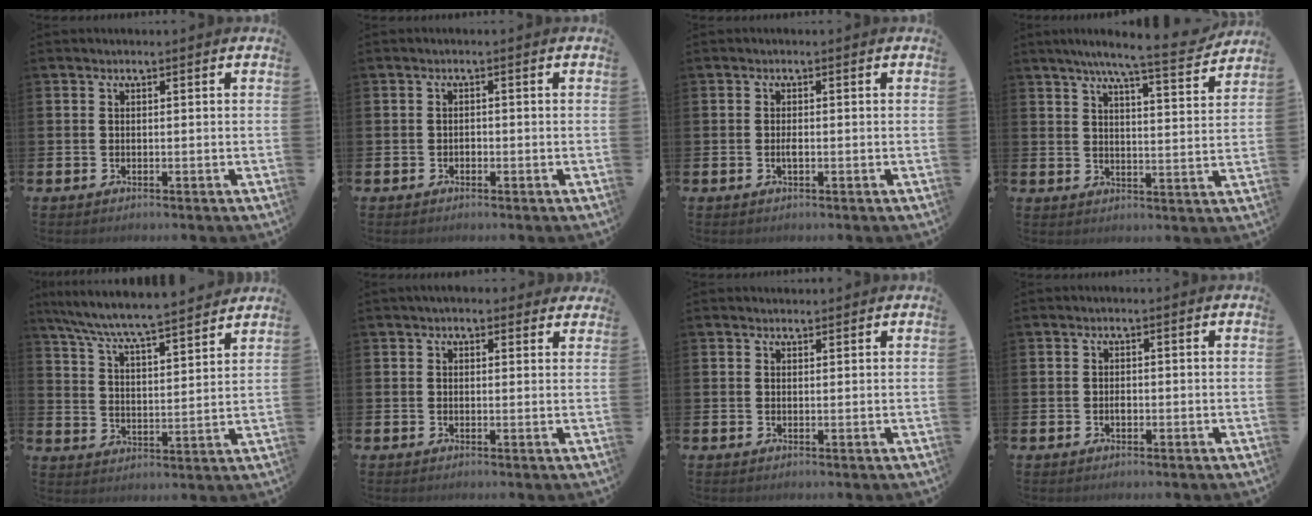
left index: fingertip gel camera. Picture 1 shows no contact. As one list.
[{"total": 0.7, "force": [-0.4, 0.6, 0.2], "torque": [-0.004, 0.001, -0.009]}, {"total": 1.1, "force": [-0.2, 0.4, 1.1], "torque": [-0.018, -0.001, -0.005]}, {"total": 7.7, "force": [7.0, 0.1, 3.3], "torque": [-0.072, -0.039, 0.120]}, {"total": 7.3, "force": [7.0, 0.0, 2.1], "torque": [-0.076, -0.053, 0.121]}, {"total": 2.4, "force": [2.1, 1.0, 0.4], "torque": [-0.005, -0.003, 0.036]}, {"total": 1.0, "force": [1.0, 0.3, 0.0], "torque": [0.006, -0.001, 0.017]}, {"total": 1.0, "force": [-0.2, 0.6, 0.7], "torque": [-0.013, 0.001, -0.006]}]